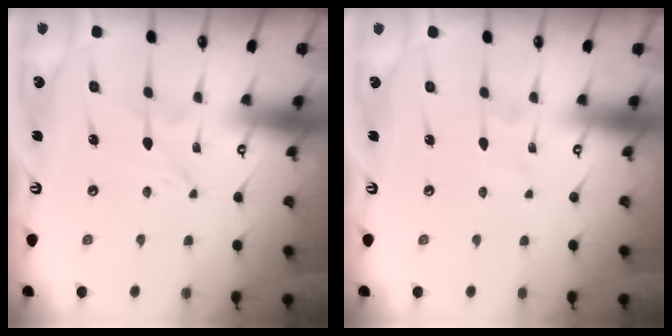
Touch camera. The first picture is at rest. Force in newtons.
{"total": 1.5, "press": 1.4, "slide": 0.1}